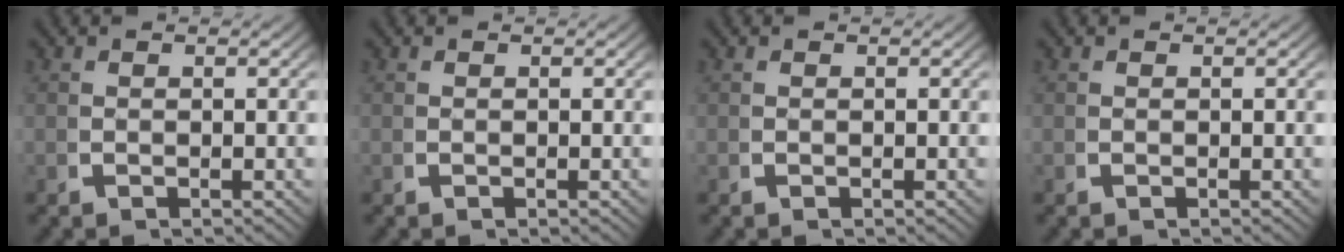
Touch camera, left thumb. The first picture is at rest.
{"total": 0.0}
{"total": 0.0}
{"total": 0.0}